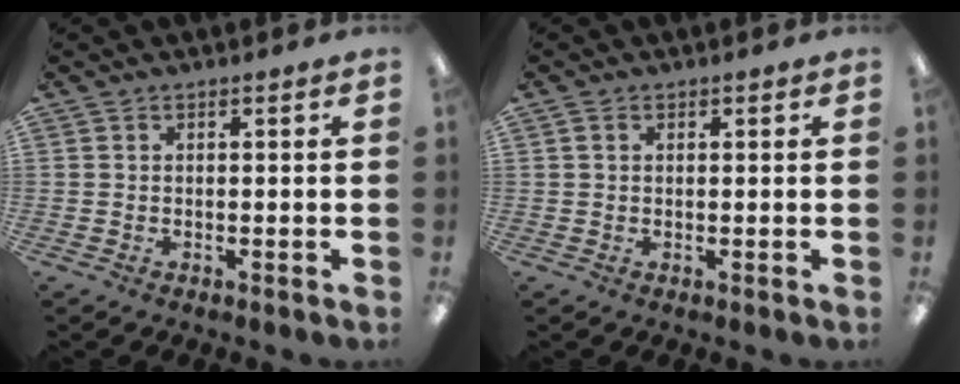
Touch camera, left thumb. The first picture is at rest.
{"total": 1.1, "force": [0.4, 0.7, 0.8], "torque": [-0.017, 0.005, 0.006]}